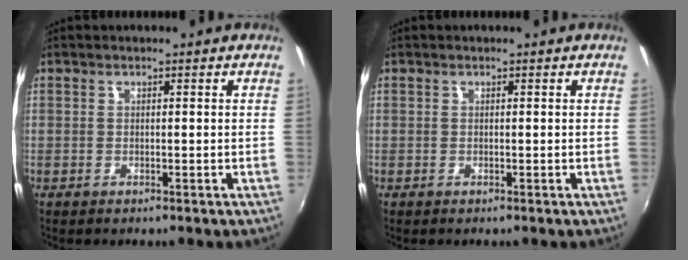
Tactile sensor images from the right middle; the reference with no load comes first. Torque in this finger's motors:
{"motor_torque": [0.00, 0.00, 0.00, 0.01]}